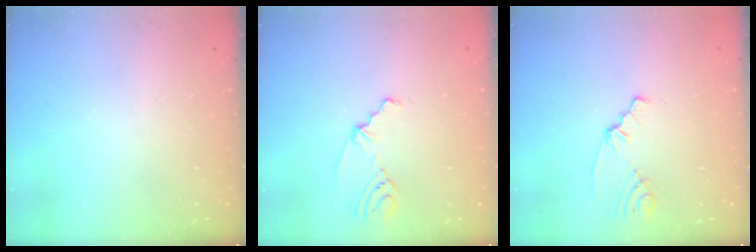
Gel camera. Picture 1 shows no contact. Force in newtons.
{"total": 2.8, "press": 2.4, "slide": 1.5}
{"total": 1.9, "press": 1.9, "slide": 0.2}